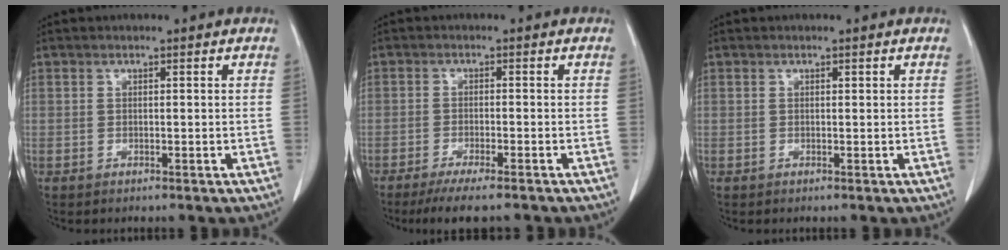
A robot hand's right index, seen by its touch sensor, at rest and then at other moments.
{"total": 8.0, "force": [-6.6, 0.8, 4.5], "torque": [-0.059, -0.014, -0.100]}
{"total": 0.0}